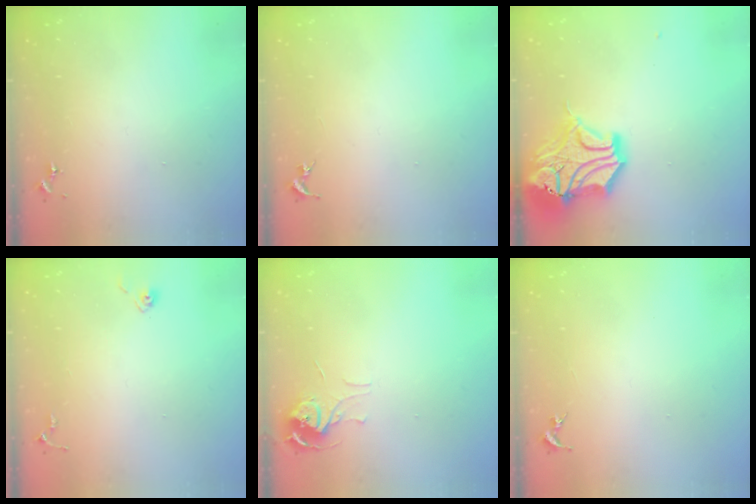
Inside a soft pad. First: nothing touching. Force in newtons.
{"total": 0.0}
{"total": 18.3, "press": 18.2, "slide": 2.4}
{"total": 4.8, "press": 4.8, "slide": 0.4}
{"total": 6.2, "press": 6.1, "slide": 0.5}
{"total": 0.0}